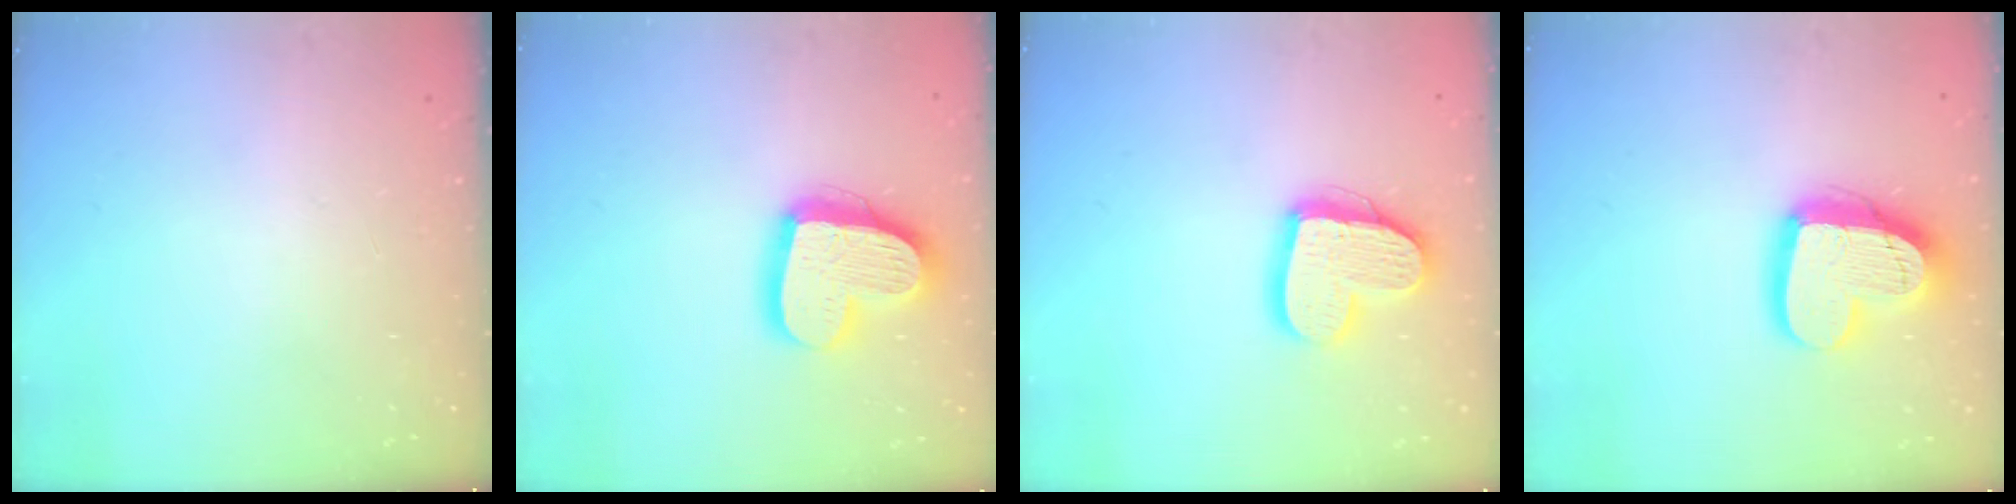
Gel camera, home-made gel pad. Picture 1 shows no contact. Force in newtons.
{"total": 18.0, "press": 17.9, "slide": 1.5}
{"total": 16.4, "press": 16.4, "slide": 1.5}
{"total": 17.0, "press": 17.0, "slide": 1.5}